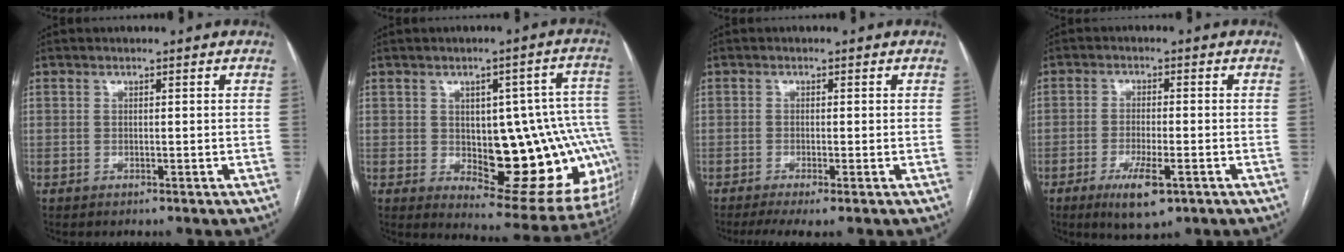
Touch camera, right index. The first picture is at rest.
{"total": 20.1, "force": [-2.2, 7.8, 18.4], "torque": [-0.147, 0.033, 0.001]}
{"total": 3.7, "force": [-2.4, 0.2, 2.8], "torque": [-0.049, -0.010, -0.042]}
{"total": 6.7, "force": [-3.4, 1.6, 5.6], "torque": [-0.103, -0.012, -0.052]}